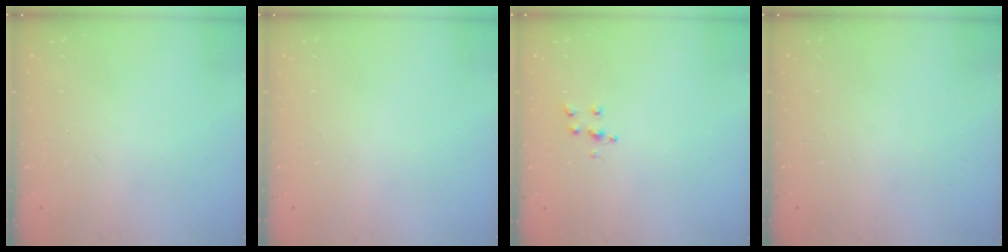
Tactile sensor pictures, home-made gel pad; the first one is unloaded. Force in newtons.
{"total": 0.0}
{"total": 5.9, "press": 5.9, "slide": 0.3}
{"total": 0.0}